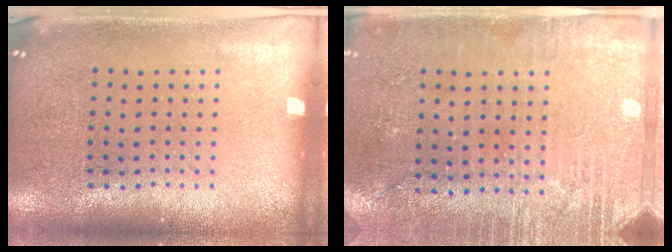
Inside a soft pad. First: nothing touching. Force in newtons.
{"total": 2.8, "press": 2.7, "slide": 0.8}